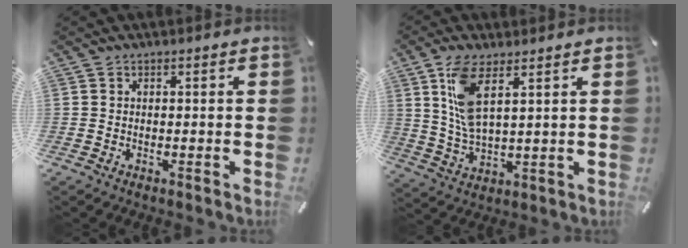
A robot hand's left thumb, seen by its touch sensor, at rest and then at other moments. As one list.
[{"total": 9.6, "force": [4.7, 3.7, 7.6], "torque": [-0.170, -0.006, 0.084]}]